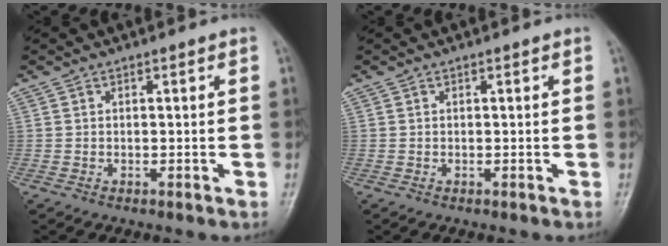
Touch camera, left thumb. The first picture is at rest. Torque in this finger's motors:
{"motor_torque": [0.00, 0.00, 0.00, 0.00, 0.00]}